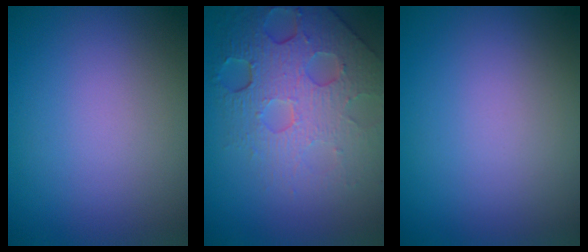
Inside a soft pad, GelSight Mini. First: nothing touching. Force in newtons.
{"total": 8.1, "press": 5.4, "slide": 6.1}
{"total": 0.0}